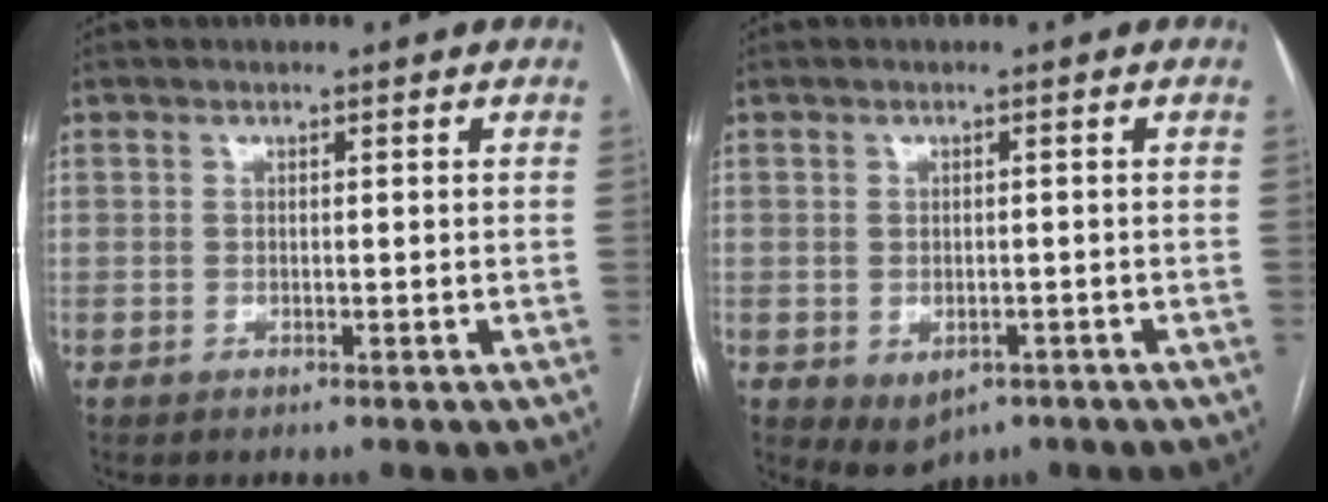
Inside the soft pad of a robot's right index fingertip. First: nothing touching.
{"total": 4.3, "force": [-2.0, 3.1, 2.2], "torque": [-0.033, -0.004, -0.014]}